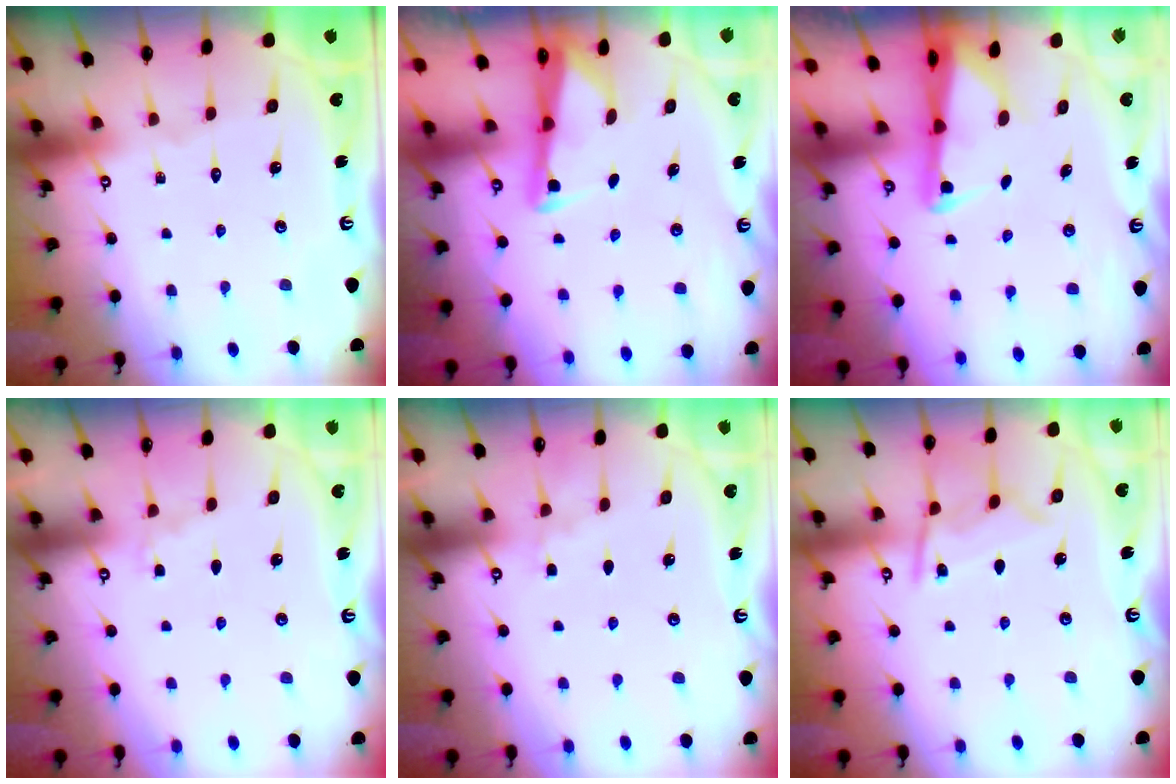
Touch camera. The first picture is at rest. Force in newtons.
{"total": 2.7, "press": 2.7, "slide": 0.3}
{"total": 2.6, "press": 2.6, "slide": 0.5}
{"total": 3.2, "press": 3.2, "slide": 0.5}
{"total": 2.9, "press": 2.8, "slide": 0.5}
{"total": 9.8, "press": 9.7, "slide": 1.0}